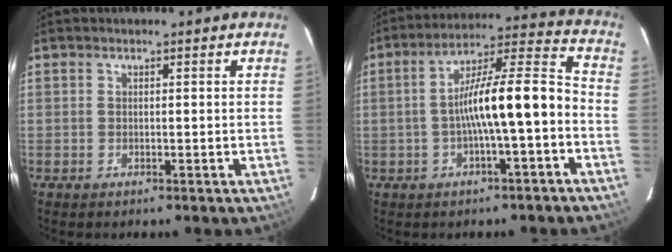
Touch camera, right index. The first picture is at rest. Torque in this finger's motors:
{"motor_torque": [1.15, -0.62, 0.95, 0.21]}